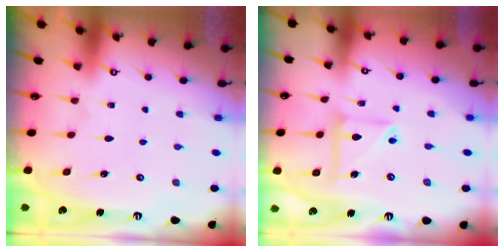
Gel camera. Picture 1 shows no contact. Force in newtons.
{"total": 10.3, "press": 10.2, "slide": 1.4}